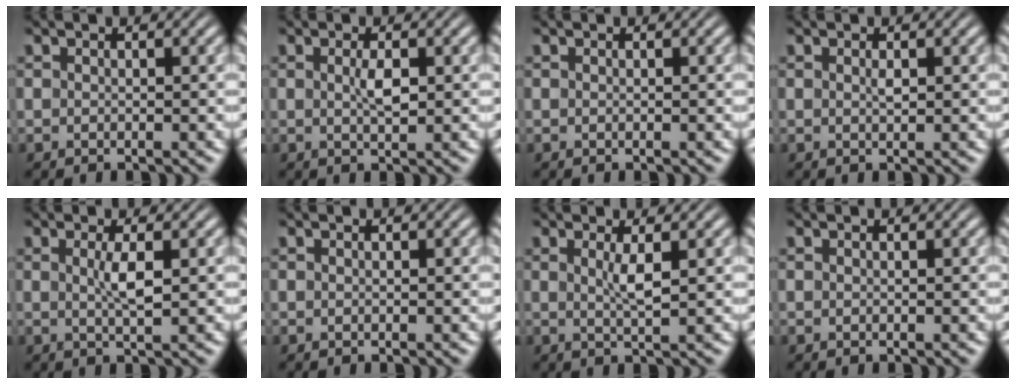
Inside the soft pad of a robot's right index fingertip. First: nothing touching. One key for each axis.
{"total": 1.6, "fx": 0.4, "fy": -0.1, "fz": 1.5, "tx": -0.024, "ty": -0.009, "tz": 0.008}
{"total": 0.0}
{"total": 0.7, "fx": 0.3, "fy": -0.3, "fz": 0.6, "tx": -0.009, "ty": -0.008, "tz": 0.007}
{"total": 2.0, "fx": 0.5, "fy": -0.3, "fz": 1.9, "tx": -0.036, "ty": -0.011, "tz": 0.013}
{"total": 0.0}
{"total": 1.9, "fx": 0.8, "fy": -0.5, "fz": 1.6, "tx": -0.032, "ty": -0.013, "tz": 0.019}
{"total": 0.0}